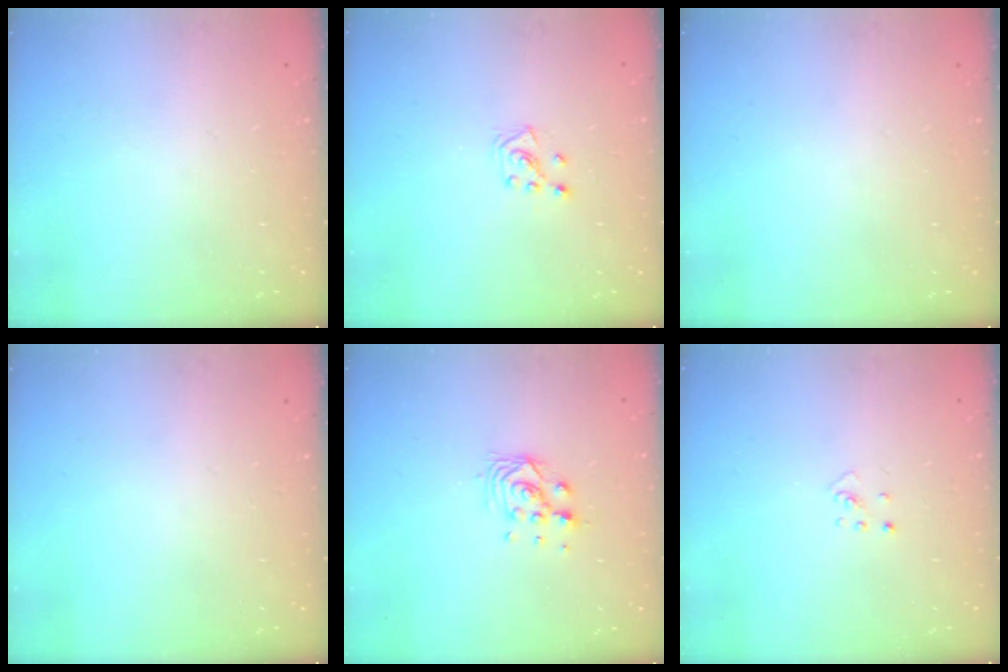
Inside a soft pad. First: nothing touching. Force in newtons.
{"total": 4.4, "press": 4.3, "slide": 0.6}
{"total": 0.0}
{"total": 0.0}
{"total": 6.1, "press": 6.1, "slide": 0.9}
{"total": 2.0, "press": 2.0, "slide": 0.3}